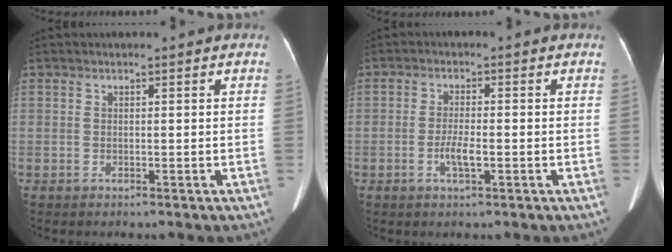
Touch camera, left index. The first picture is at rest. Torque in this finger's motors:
{"motor_torque": [0.04, 0.05, 0.04, 0.01]}